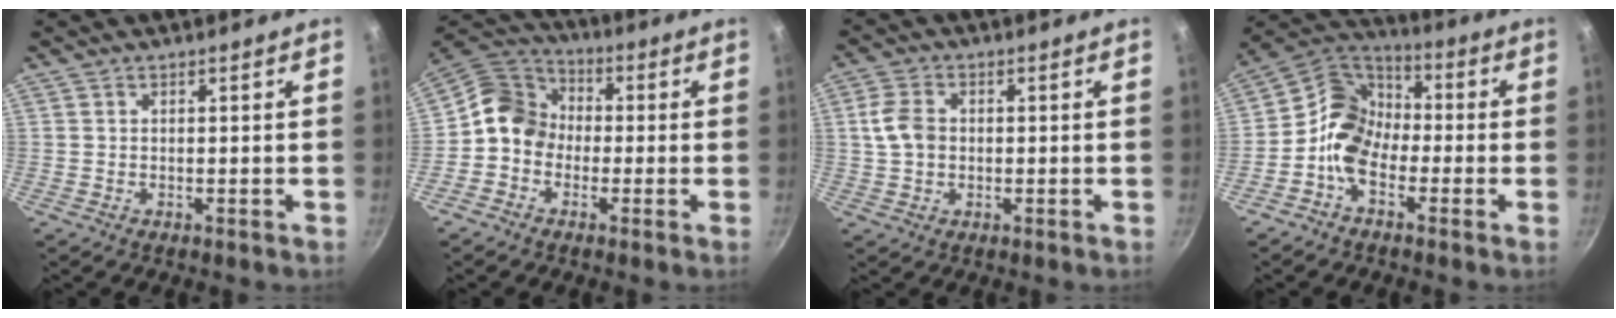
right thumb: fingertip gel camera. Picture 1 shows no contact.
{"total": 10.0, "force": [-0.9, 8.7, 4.8], "torque": [-0.053, 0.034, -0.043]}
{"total": 5.9, "force": [0.3, 4.4, 3.8], "torque": [-0.066, 0.009, -0.001]}
{"total": 11.1, "force": [-3.2, 8.2, 6.8], "torque": [-0.090, 0.044, -0.090]}